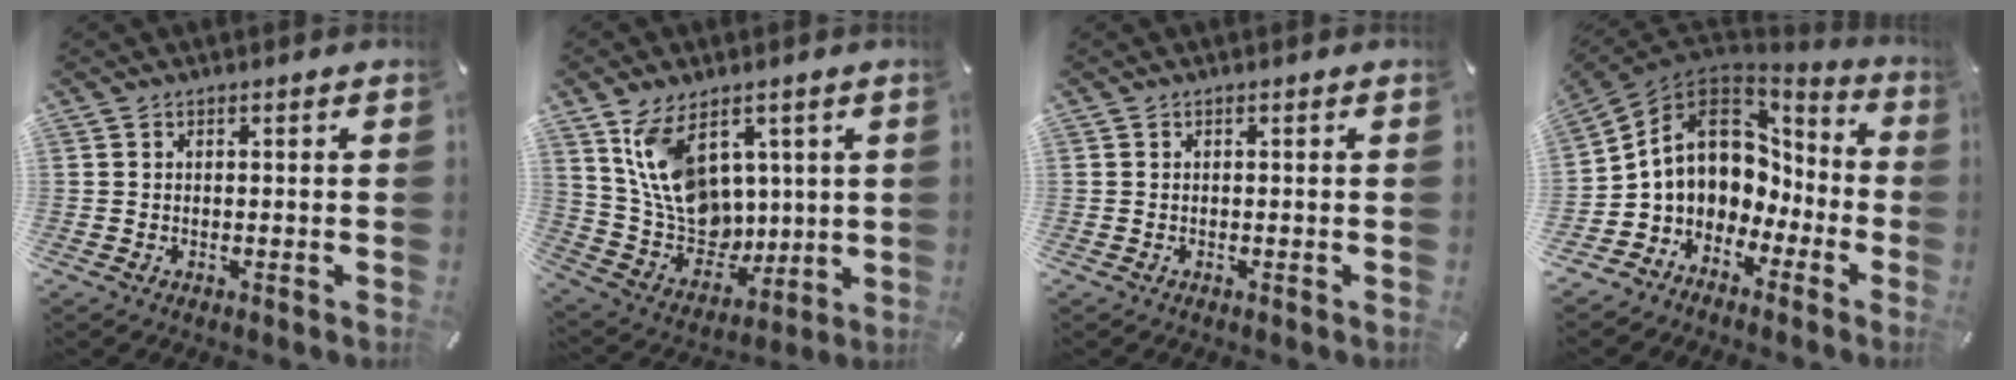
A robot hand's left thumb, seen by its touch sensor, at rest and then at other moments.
{"total": 14.7, "force": [6.1, 10.7, 7.9], "torque": [-0.166, -0.029, 0.125]}
{"total": 0.0}
{"total": 12.1, "force": [1.8, 10.4, 5.9], "torque": [-0.125, -0.015, 0.037]}